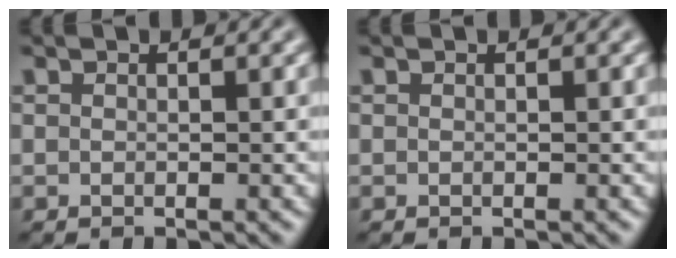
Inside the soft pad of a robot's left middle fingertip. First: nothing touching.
{"total": 0.0}